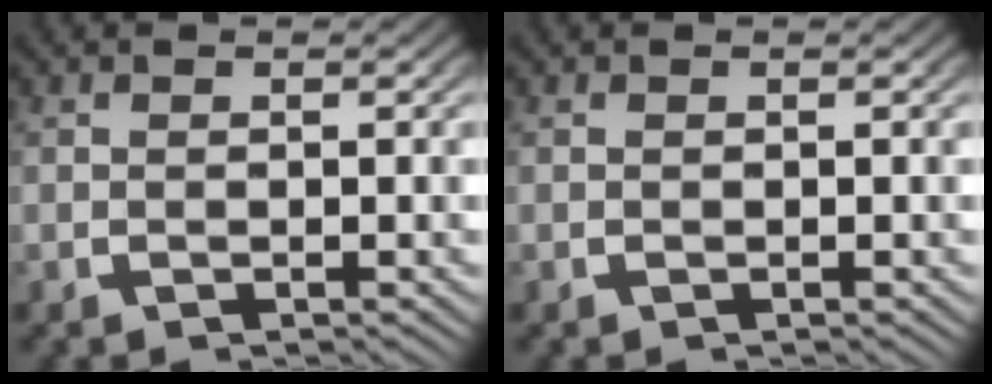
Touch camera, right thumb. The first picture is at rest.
{"total": 0.0}